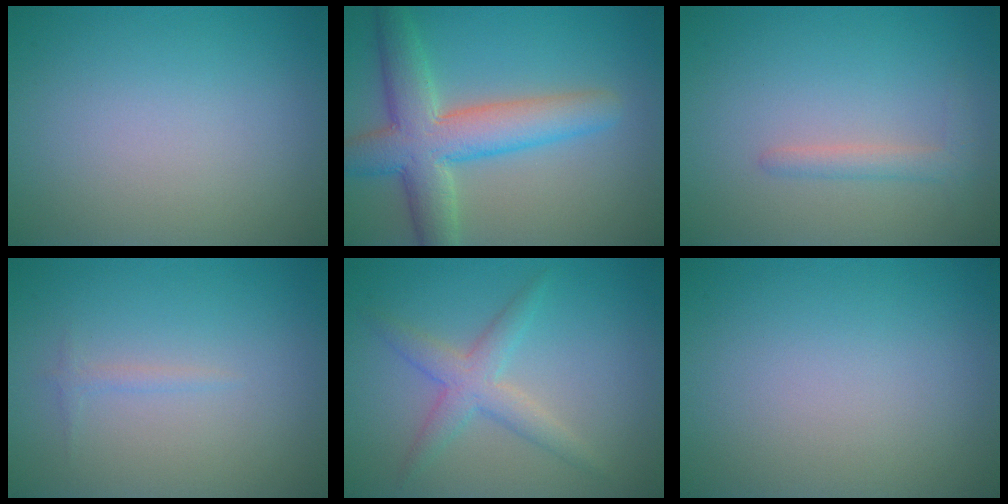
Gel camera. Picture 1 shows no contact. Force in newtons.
{"total": 7.3, "press": 7.3, "slide": 0.4}
{"total": 1.5, "press": 1.5, "slide": 0.2}
{"total": 0.7, "press": 0.7, "slide": 0.1}
{"total": 3.0, "press": 3.0, "slide": 0.1}
{"total": 0.0}